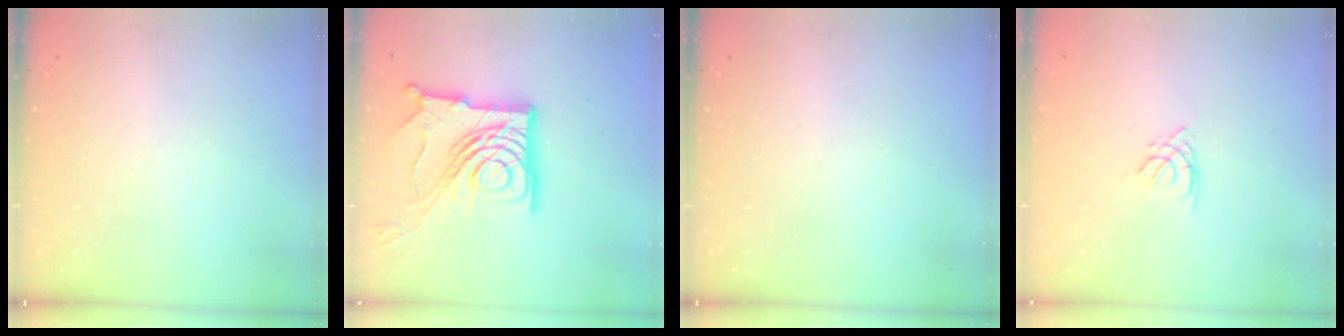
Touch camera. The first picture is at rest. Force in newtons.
{"total": 21.5, "press": 21.4, "slide": 2.4}
{"total": 0.0}
{"total": 2.6, "press": 2.6, "slide": 0.3}